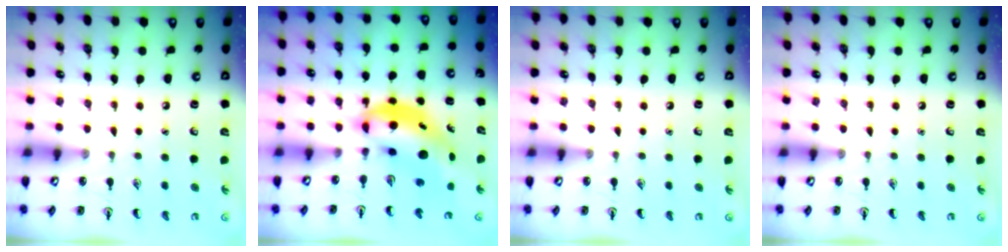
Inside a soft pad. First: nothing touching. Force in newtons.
{"total": 7.3, "press": 7.1, "slide": 1.8}
{"total": 0.0}
{"total": 0.0}